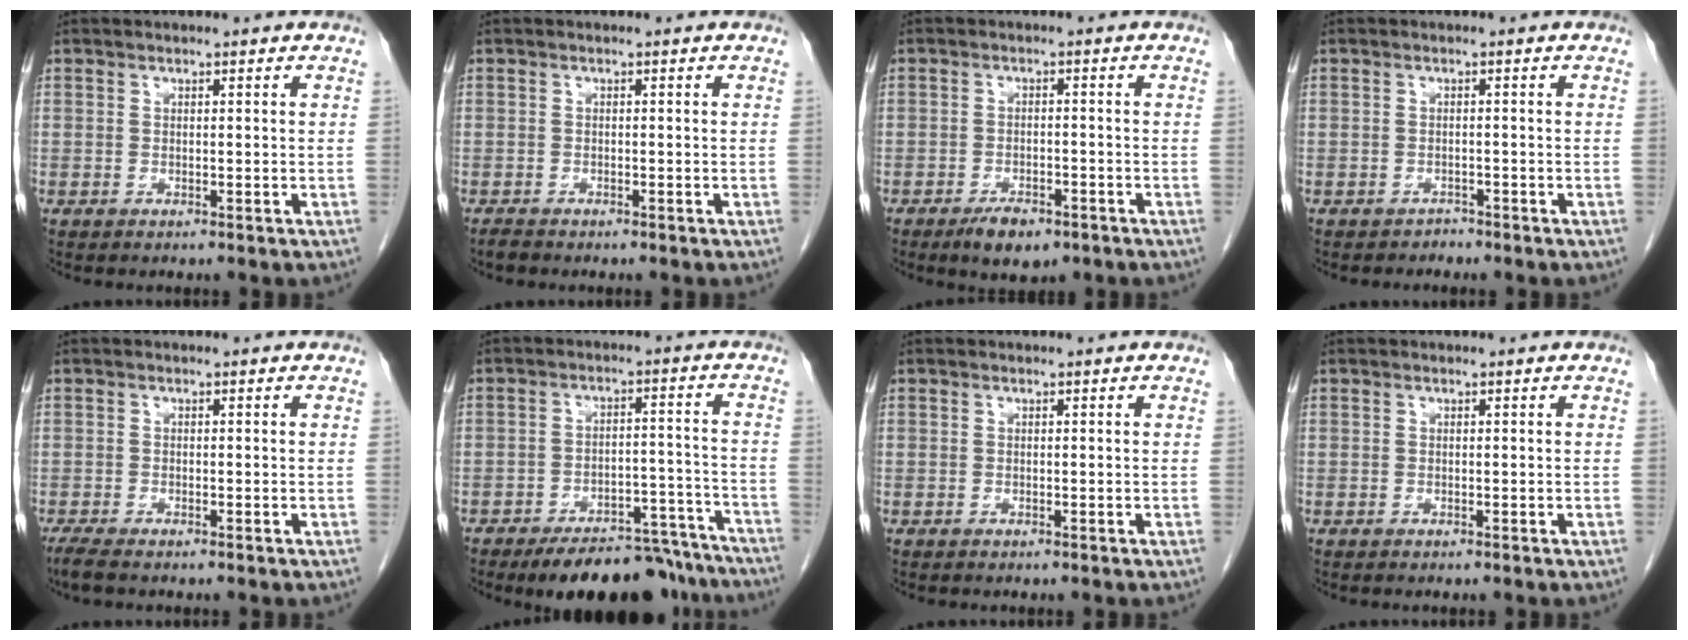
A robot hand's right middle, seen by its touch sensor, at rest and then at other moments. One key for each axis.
{"total": 1.1, "fx": -1.0, "fy": 0.3, "fz": 0.3, "tx": -0.016, "ty": -0.003, "tz": -0.017}
{"total": 5.0, "fx": -3.3, "fy": 2.0, "fz": 3.1, "tx": -0.053, "ty": -0.002, "tz": -0.048}
{"total": 1.0, "fx": -0.9, "fy": 0.4, "fz": -0.3, "tx": 0.002, "ty": -0.001, "tz": -0.017}
{"total": 2.5, "fx": -2.0, "fy": 0.4, "fz": 1.5, "tx": -0.035, "ty": -0.010, "tz": -0.033}
{"total": 16.3, "fx": -14.4, "fy": 5.0, "fz": 5.9, "tx": -0.044, "ty": 0.021, "tz": -0.196}
{"total": 0.0}
{"total": 0.0}